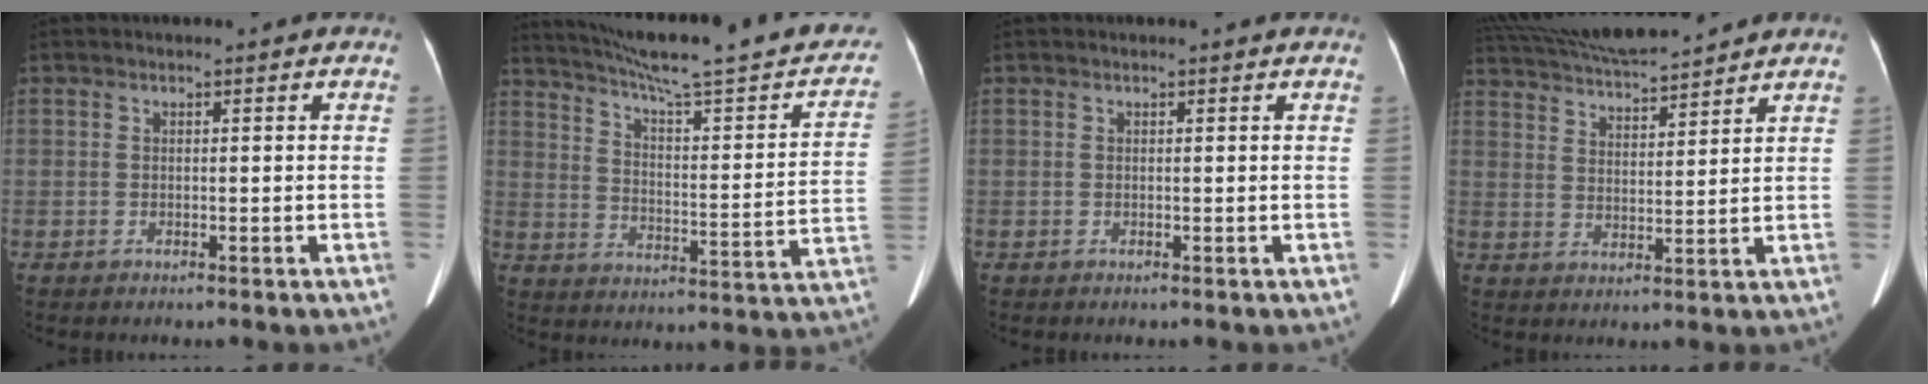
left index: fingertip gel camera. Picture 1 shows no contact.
{"total": 26.3, "force": [22.1, 2.6, 13.9], "torque": [-0.209, -0.027, 0.289]}
{"total": 0.9, "force": [0.9, 0.0, 0.3], "torque": [-0.009, 0.007, 0.008]}
{"total": 14.1, "force": [13.0, 1.2, 5.3], "torque": [-0.109, 0.024, 0.219]}